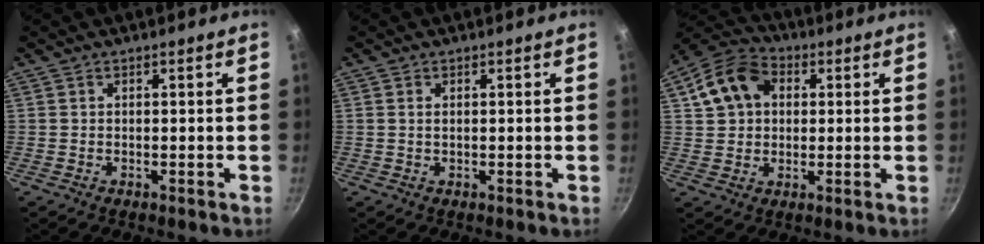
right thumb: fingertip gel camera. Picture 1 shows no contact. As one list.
[{"total": 0.8, "force": [0.3, 0.4, 0.7], "torque": [-0.013, 0.000, 0.006]}, {"total": 11.5, "force": [3.0, 8.9, 6.7], "torque": [-0.101, 0.019, 0.037]}]